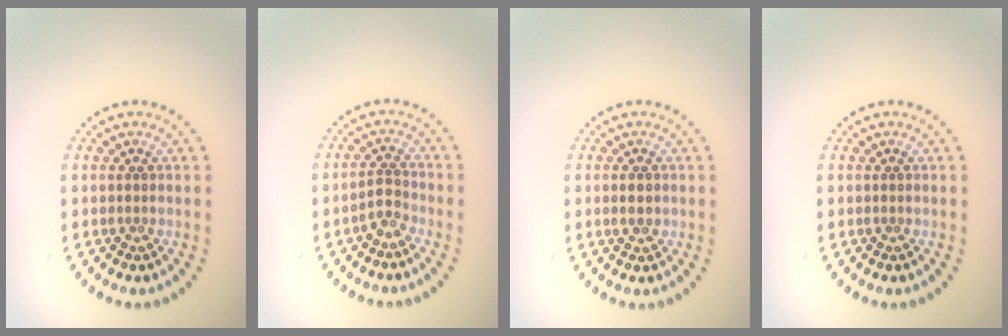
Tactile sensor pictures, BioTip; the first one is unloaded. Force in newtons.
{"total": 1.7, "press": 1.4, "slide": 1.1}
{"total": 1.1, "press": 1.1, "slide": 0.1}
{"total": 0.0}